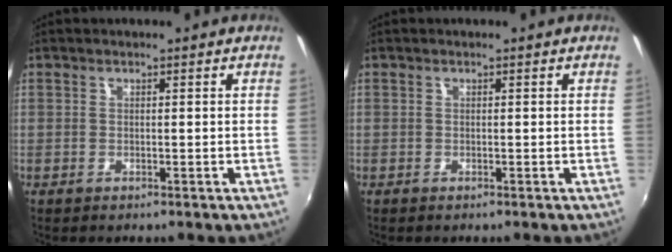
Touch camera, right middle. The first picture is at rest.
{"total": 0.0}